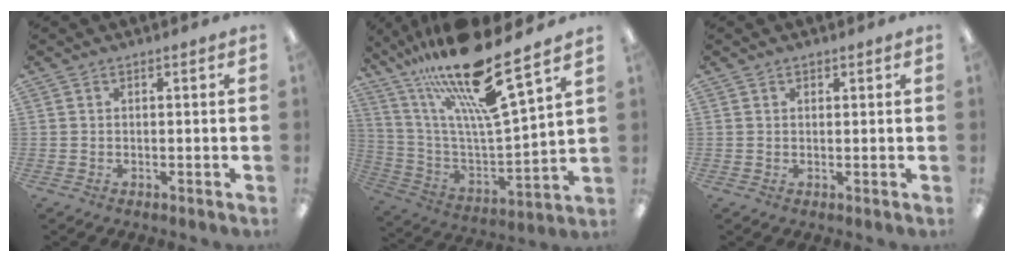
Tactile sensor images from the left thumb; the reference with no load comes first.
{"total": 23.0, "force": [17.8, 3.4, 14.3], "torque": [-0.269, -0.119, 0.286]}
{"total": 1.1, "force": [0.7, 0.8, 0.5], "torque": [-0.003, -0.001, 0.011]}